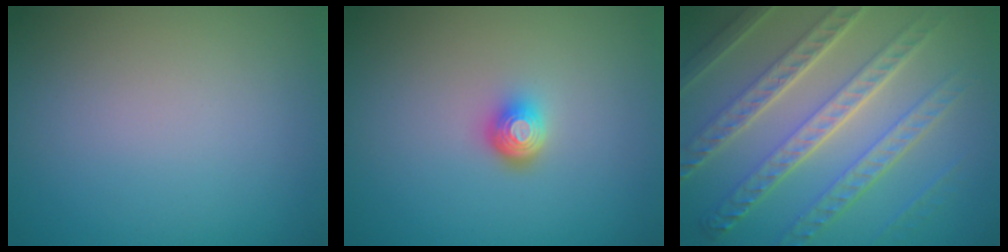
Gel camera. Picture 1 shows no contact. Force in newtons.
{"total": 2.2, "press": 1.4, "slide": 1.6}
{"total": 8.8, "press": 6.2, "slide": 6.2}